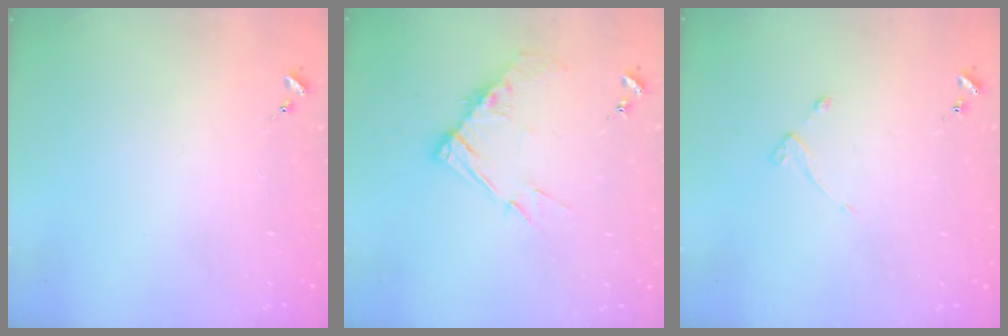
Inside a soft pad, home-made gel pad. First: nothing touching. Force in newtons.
{"total": 10.1, "press": 10.0, "slide": 1.1}
{"total": 2.6, "press": 2.6, "slide": 0.5}